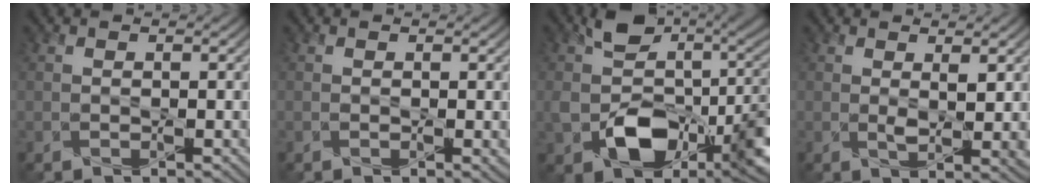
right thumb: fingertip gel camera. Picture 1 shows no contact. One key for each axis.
{"total": 0.8, "fx": 0.1, "fy": 0.2, "fz": 0.8, "tx": -0.010, "ty": -0.004, "tz": 0.001}
{"total": 12.4, "fx": -2.6, "fy": 8.2, "fz": 9.0, "tx": -0.156, "ty": -0.028, "tz": -0.037}
{"total": 2.8, "fx": 0.9, "fy": 0.6, "fz": 2.6, "tx": -0.049, "ty": -0.007, "tz": 0.020}